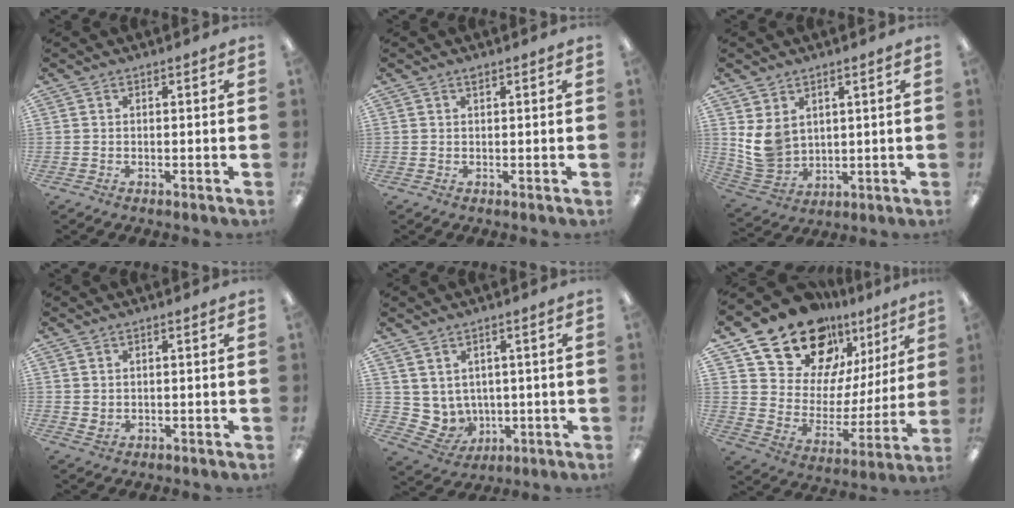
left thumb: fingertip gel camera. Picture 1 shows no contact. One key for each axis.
{"total": 0.8, "fx": 0.5, "fy": 0.3, "fz": 0.5, "tx": -0.013, "ty": 0.001, "tz": 0.010}
{"total": 8.0, "fx": 2.8, "fy": 6.3, "fz": 4.0, "tx": -0.090, "ty": -0.011, "tz": 0.056}
{"total": 1.4, "fx": 0.8, "fy": 1.0, "fz": 0.7, "tx": -0.006, "ty": -0.002, "tz": 0.013}
{"total": 5.0, "fx": 2.4, "fy": 4.3, "fz": 0.3, "tx": -0.036, "ty": -0.026, "tz": 0.055}
{"total": 17.9, "fx": 14.5, "fy": 9.0, "fz": 5.4, "tx": -0.113, "ty": -0.114, "tz": 0.264}